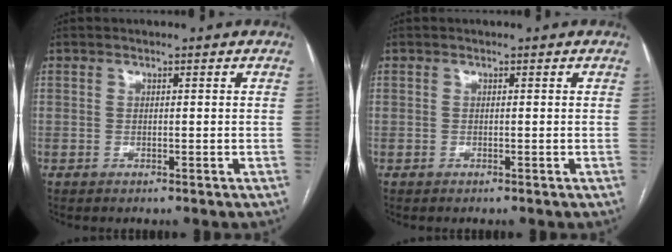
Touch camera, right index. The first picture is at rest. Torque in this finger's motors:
{"motor_torque": [-0.07, 0.02, 0.03, 0.01]}